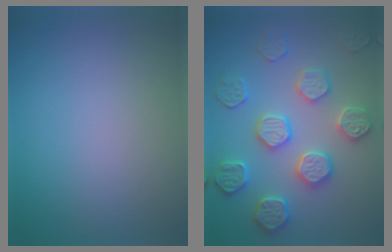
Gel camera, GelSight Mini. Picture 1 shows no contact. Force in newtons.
{"total": 4.7, "press": 4.7, "slide": 0.6}